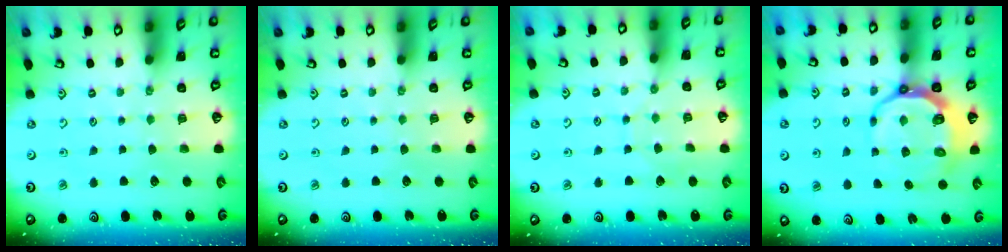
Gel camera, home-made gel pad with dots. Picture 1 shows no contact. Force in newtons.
{"total": 0.0}
{"total": 3.8, "press": 3.8, "slide": 0.2}
{"total": 11.0, "press": 10.2, "slide": 4.0}